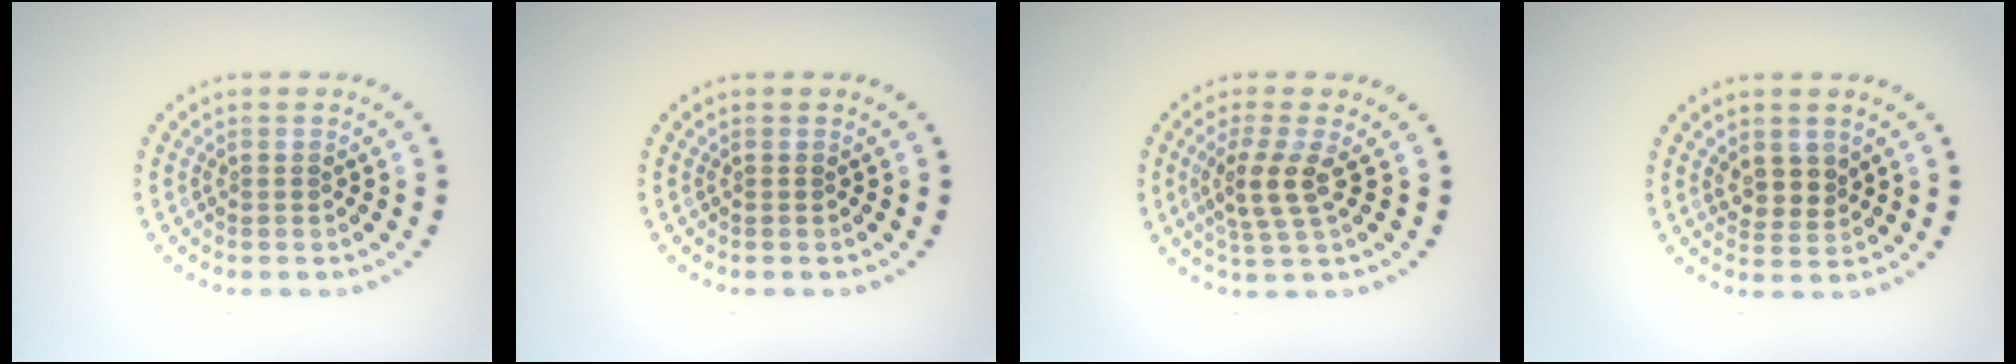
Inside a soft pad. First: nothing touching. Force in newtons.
{"total": 0.0}
{"total": 3.2, "press": 2.8, "slide": 1.5}
{"total": 2.4, "press": 2.2, "slide": 1.0}